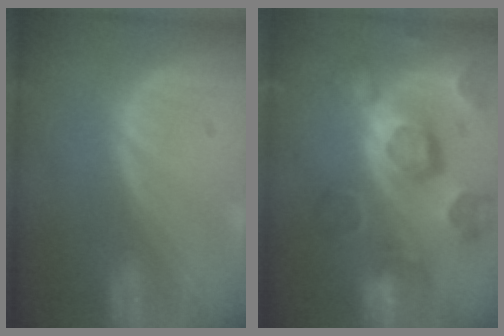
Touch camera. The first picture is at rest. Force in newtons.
{"total": 12.1, "press": 10.5, "slide": 6.0}